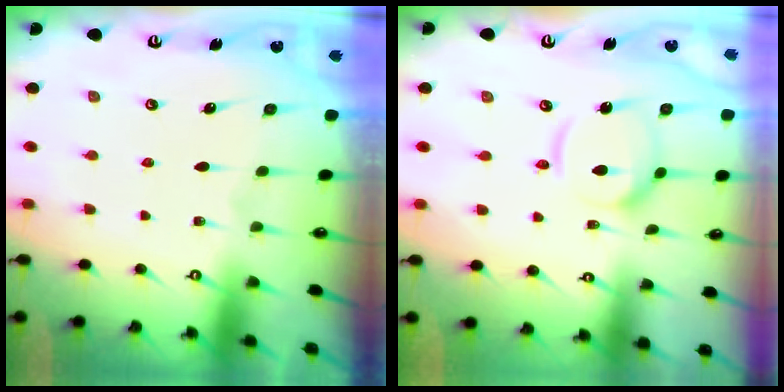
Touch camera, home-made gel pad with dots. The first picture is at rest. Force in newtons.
{"total": 11.9, "press": 11.8, "slide": 1.1}